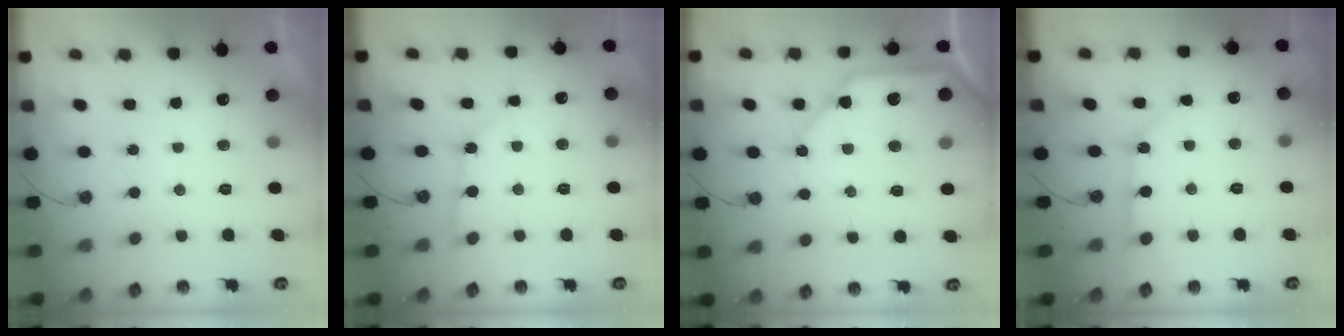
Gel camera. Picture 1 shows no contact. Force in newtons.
{"total": 2.5, "press": 2.5, "slide": 0.3}
{"total": 13.3, "press": 13.2, "slide": 1.6}
{"total": 4.8, "press": 4.8, "slide": 0.5}